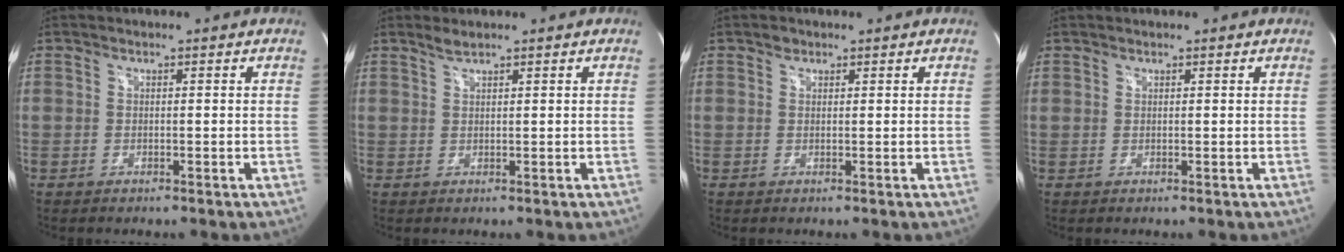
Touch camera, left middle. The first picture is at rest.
{"total": 1.4, "force": [1.3, -0.1, 0.6], "torque": [-0.013, 0.003, 0.030]}
{"total": 1.1, "force": [0.8, 0.7, 0.3], "torque": [-0.003, 0.001, 0.012]}
{"total": 0.6, "force": [0.5, 0.4, 0.0], "torque": [-0.001, 0.002, 0.007]}